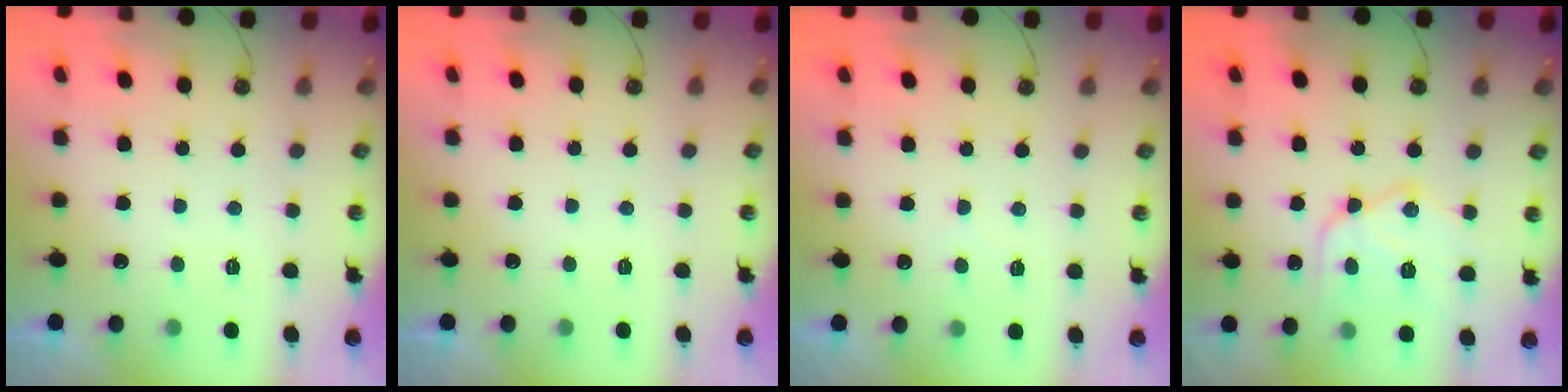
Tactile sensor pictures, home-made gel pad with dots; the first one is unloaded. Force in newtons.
{"total": 0.0}
{"total": 4.4, "press": 4.3, "slide": 0.5}
{"total": 14.7, "press": 14.6, "slide": 1.1}